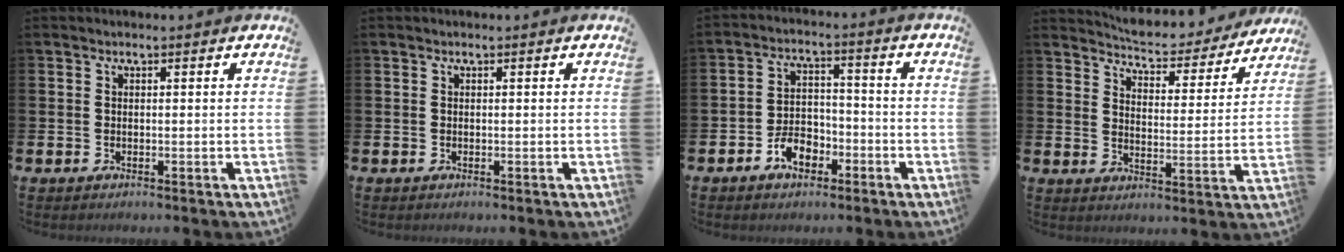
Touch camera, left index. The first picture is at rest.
{"total": 0.0}
{"total": 4.9, "force": [-2.8, 3.1, 2.5], "torque": [-0.041, 0.012, -0.055]}
{"total": 5.9, "force": [5.7, 0.9, 0.8], "torque": [-0.042, -0.045, 0.098]}